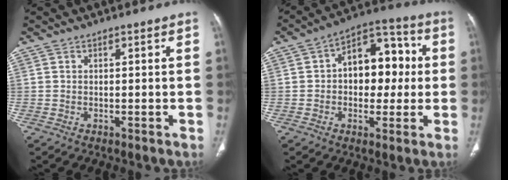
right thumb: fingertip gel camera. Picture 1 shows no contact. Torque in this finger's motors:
{"motor_torque": [1.78, 1.68, 0.73, -0.63, 0.07]}